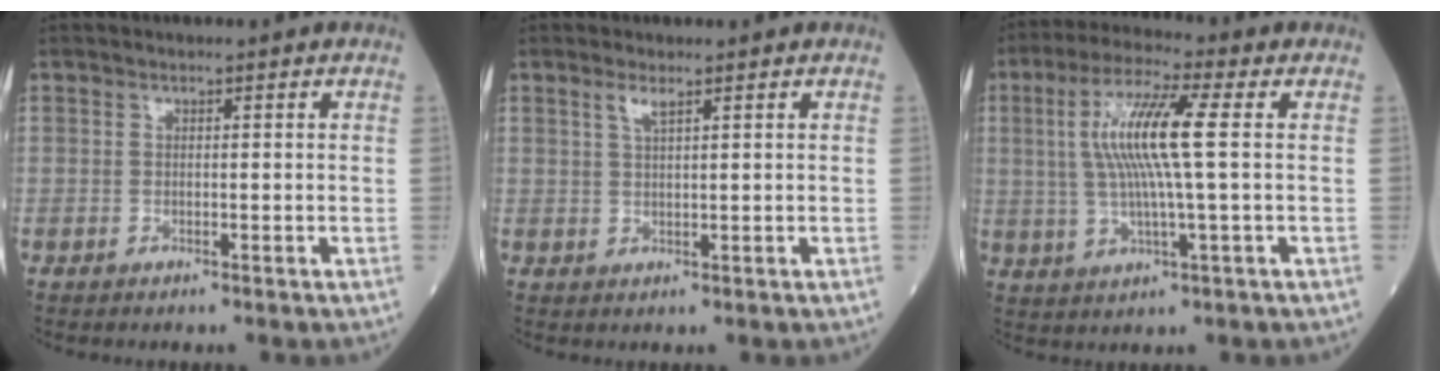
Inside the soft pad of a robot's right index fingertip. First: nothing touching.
{"total": 1.8, "force": [1.2, 0.1, 1.4], "torque": [-0.034, 0.001, 0.025]}
{"total": 10.8, "force": [1.6, 0.5, 10.6], "torque": [-0.215, 0.012, 0.028]}